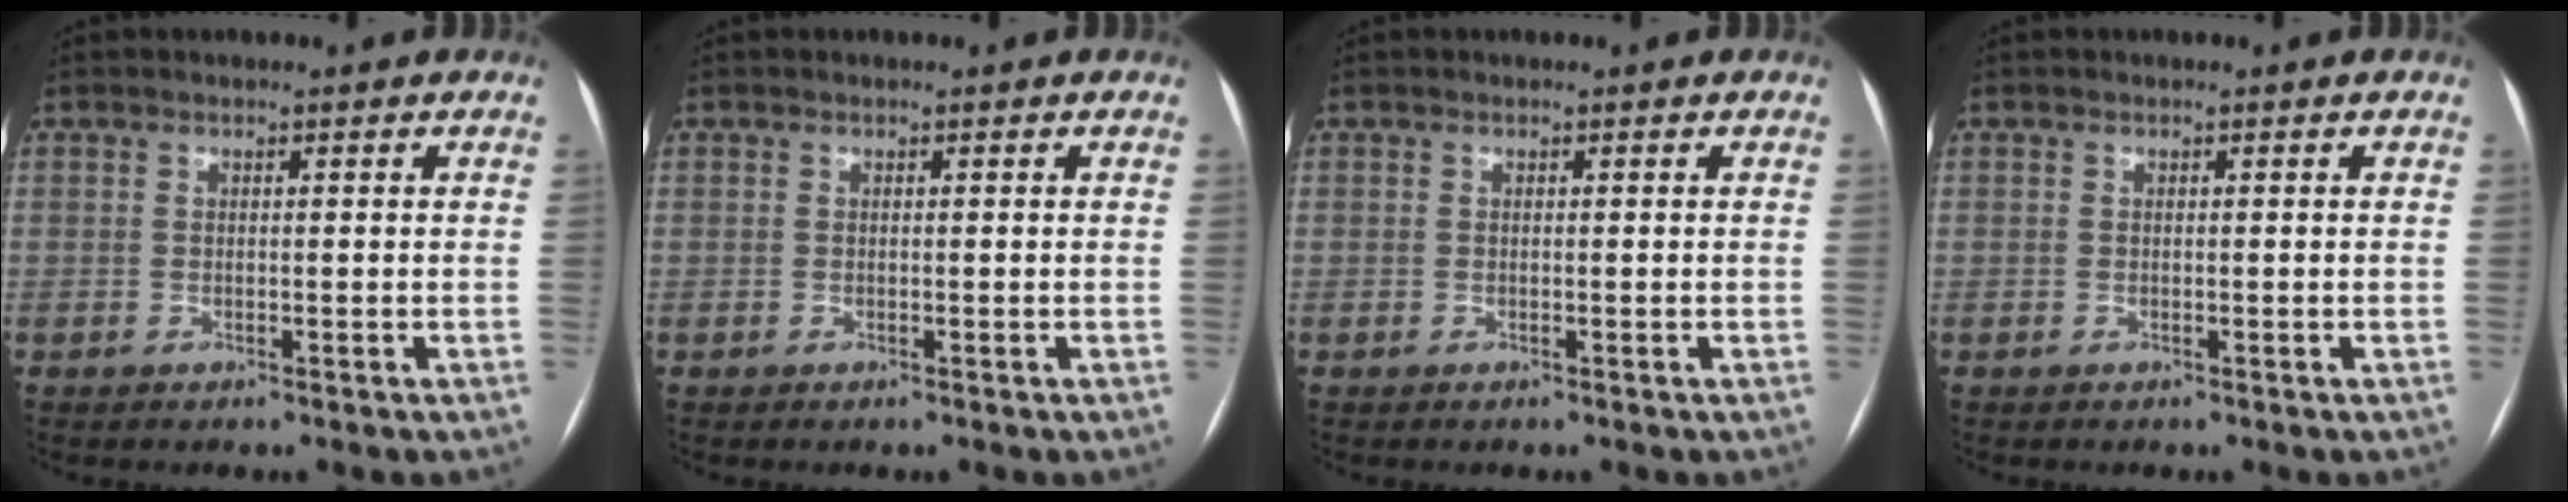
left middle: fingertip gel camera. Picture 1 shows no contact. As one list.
[{"total": 0.0}, {"total": 0.0}, {"total": 0.0}]